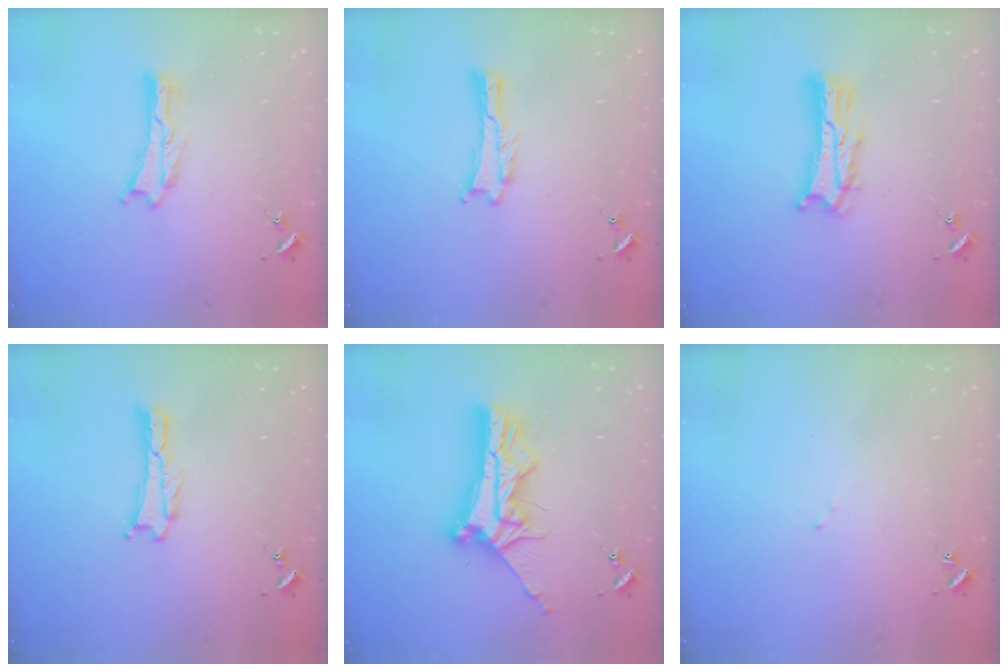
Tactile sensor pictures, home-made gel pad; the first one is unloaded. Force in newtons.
{"total": 0.0}
{"total": 5.1, "press": 5.1, "slide": 0.5}
{"total": 0.0}
{"total": 10.4, "press": 10.4, "slide": 1.0}
{"total": 1.1, "press": 1.0, "slide": 0.2}